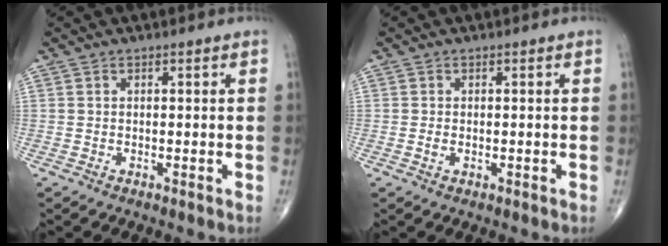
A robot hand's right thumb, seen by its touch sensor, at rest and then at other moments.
{"total": 0.9, "force": [-0.2, 0.5, 0.7], "torque": [-0.018, 0.001, -0.003]}